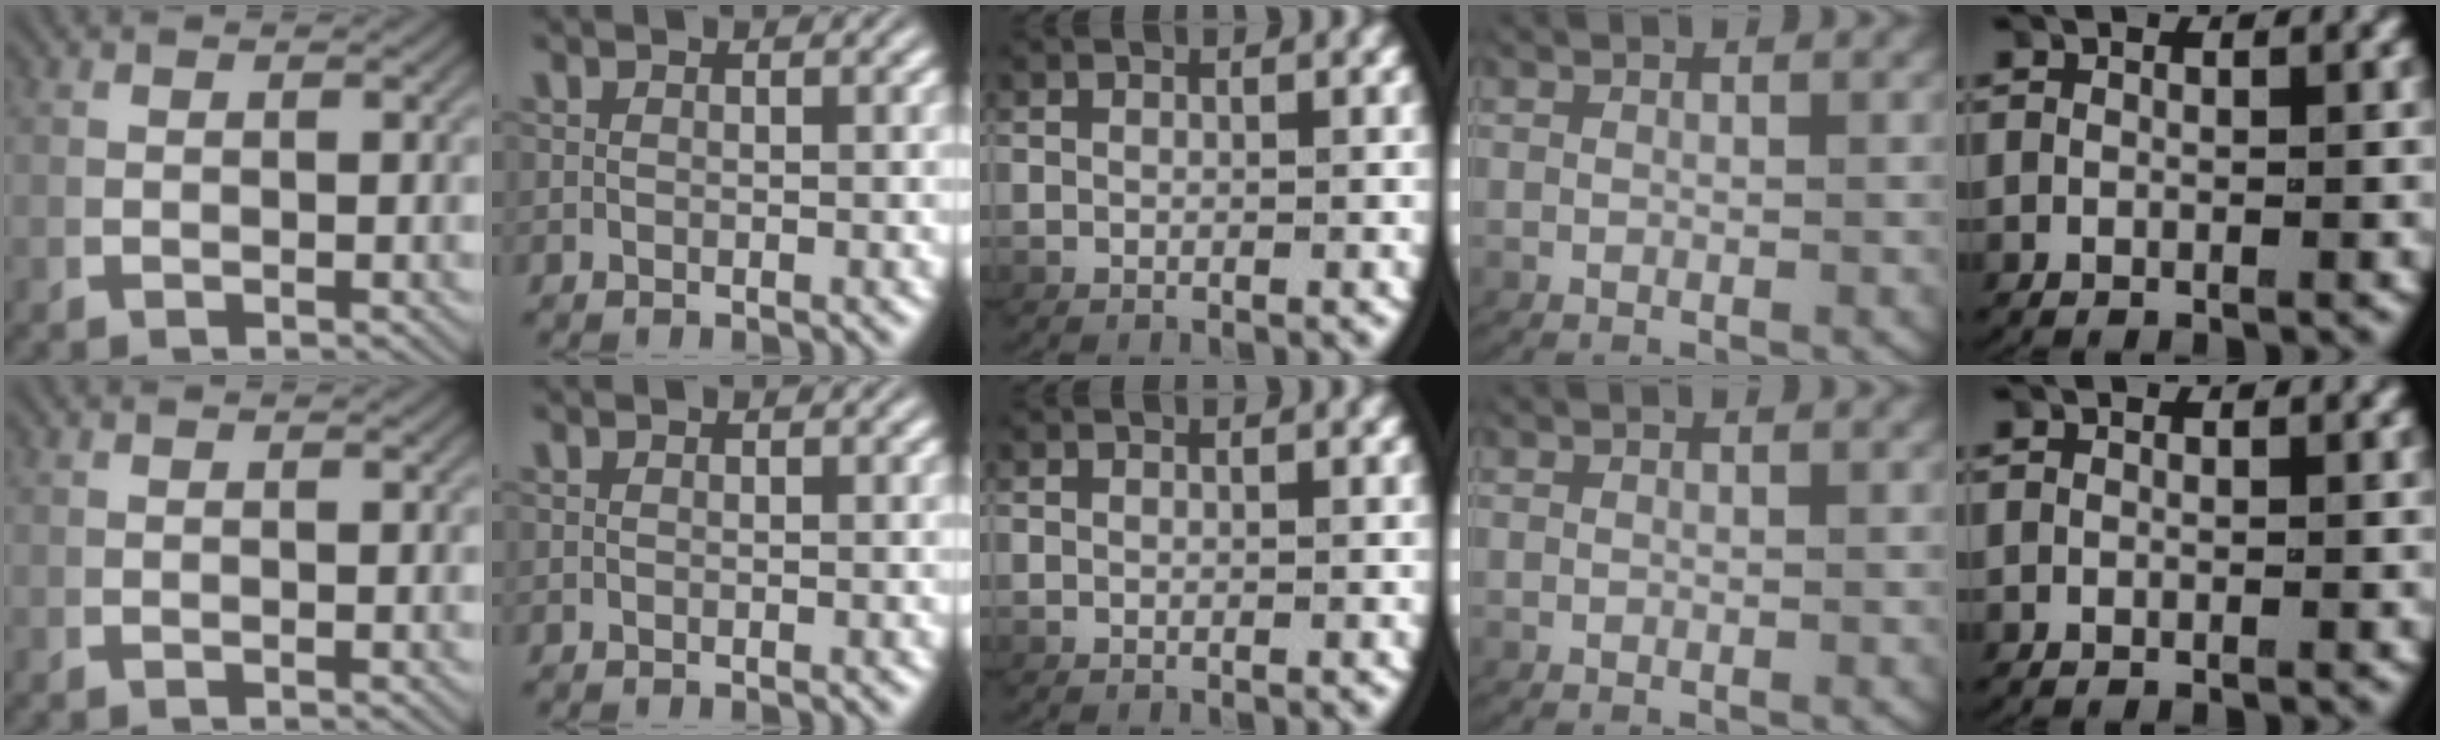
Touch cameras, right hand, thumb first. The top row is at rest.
{}